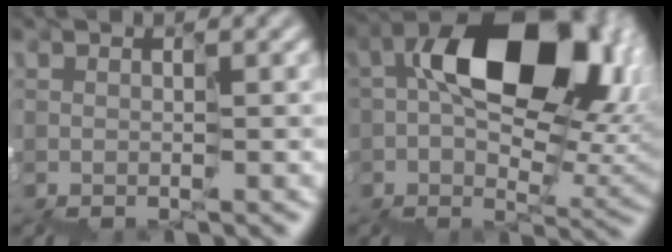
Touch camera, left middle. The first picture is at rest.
{"total": 12.3, "force": [2.1, 7.9, 9.2], "torque": [-0.126, 0.009, 0.035]}